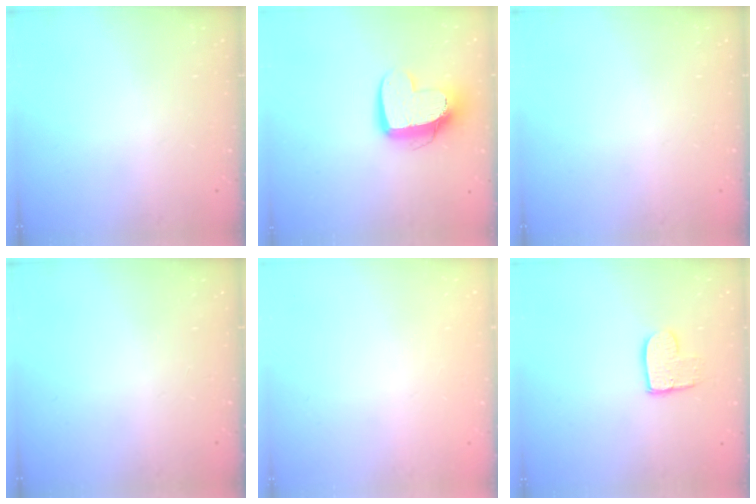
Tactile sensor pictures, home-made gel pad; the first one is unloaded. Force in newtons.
{"total": 12.1, "press": 12.0, "slide": 1.2}
{"total": 0.0}
{"total": 0.0}
{"total": 0.0}
{"total": 9.0, "press": 9.0, "slide": 0.7}